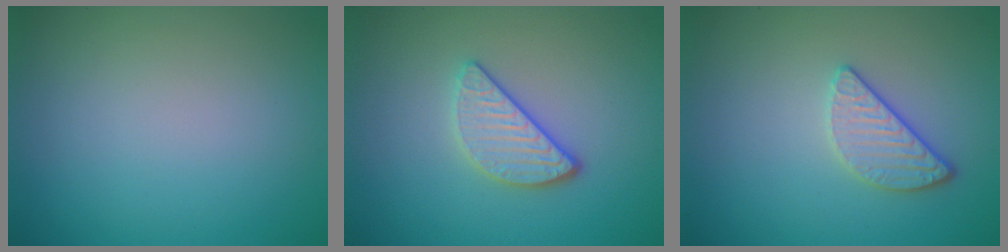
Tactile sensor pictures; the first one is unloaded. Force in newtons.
{"total": 3.2, "press": 2.7, "slide": 1.8}
{"total": 2.4, "press": 2.1, "slide": 1.1}